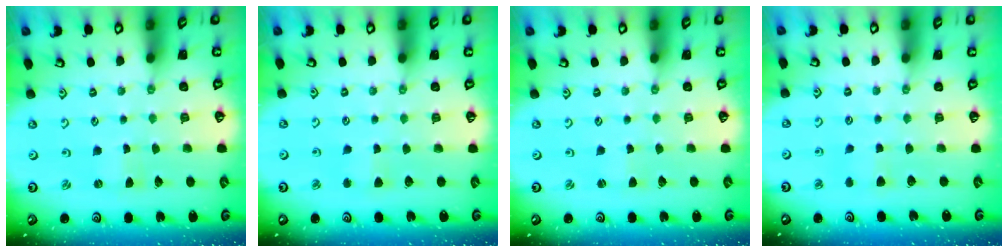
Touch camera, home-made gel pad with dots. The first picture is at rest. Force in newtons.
{"total": 2.2, "press": 2.2, "slide": 0.2}
{"total": 0.9, "press": 0.9, "slide": 0.2}
{"total": 4.8, "press": 4.7, "slide": 0.7}